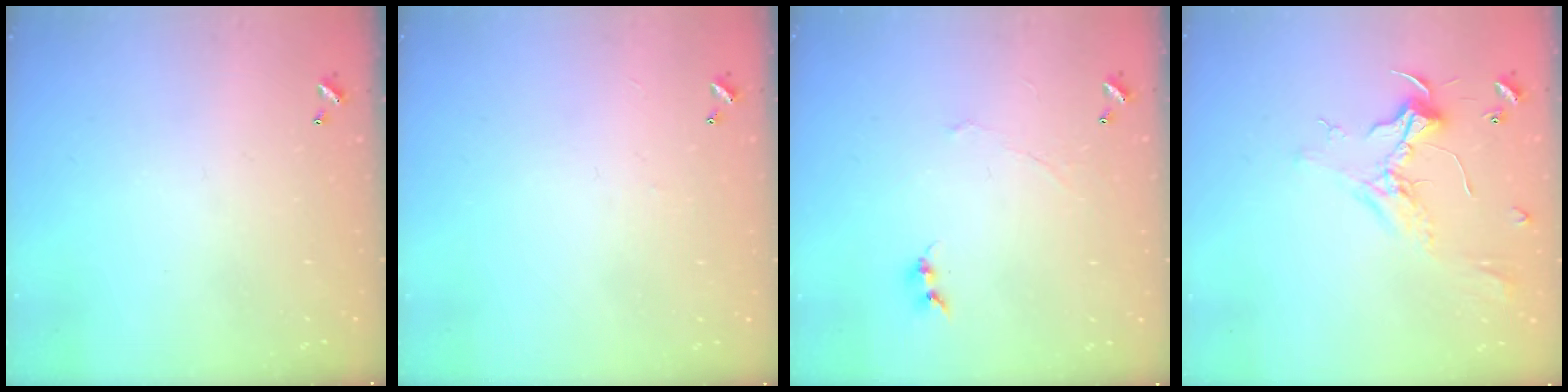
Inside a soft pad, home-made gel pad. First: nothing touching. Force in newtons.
{"total": 0.7, "press": 0.5, "slide": 0.6}
{"total": 0.7, "press": 0.5, "slide": 0.5}
{"total": 2.3, "press": 2.2, "slide": 0.8}